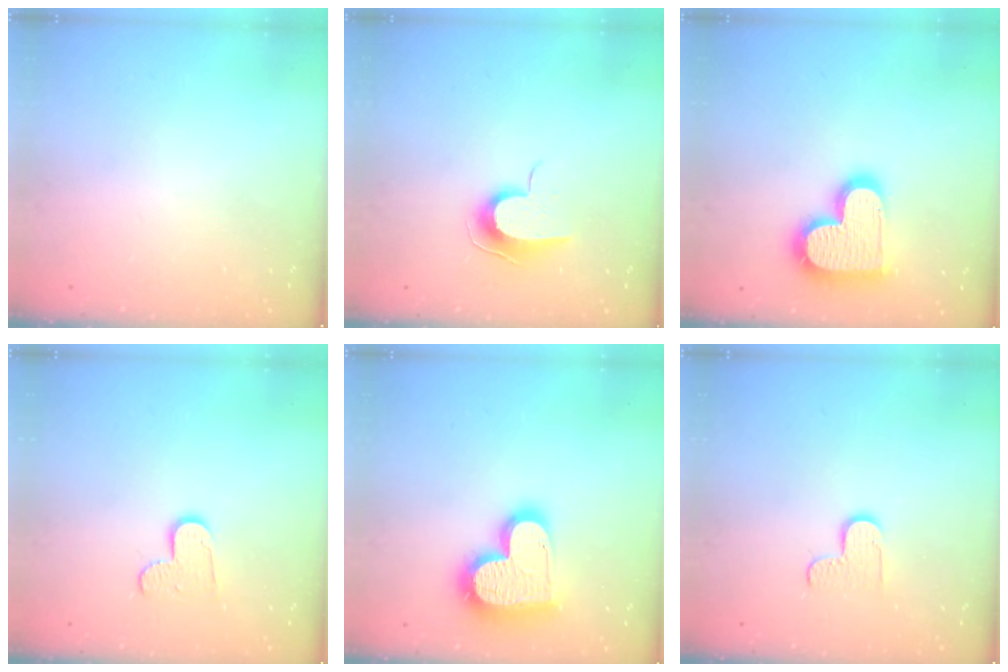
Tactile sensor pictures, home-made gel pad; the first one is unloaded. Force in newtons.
{"total": 8.3, "press": 8.2, "slide": 0.8}
{"total": 18.7, "press": 18.6, "slide": 1.4}
{"total": 8.1, "press": 8.0, "slide": 0.5}
{"total": 20.1, "press": 20.0, "slide": 1.8}
{"total": 5.6, "press": 5.6, "slide": 0.3}